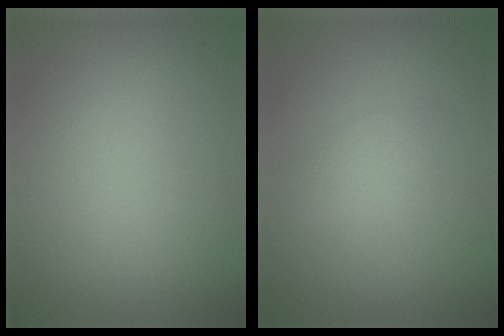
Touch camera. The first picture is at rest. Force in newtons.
{"total": 1.4, "press": 1.4, "slide": 0.0}